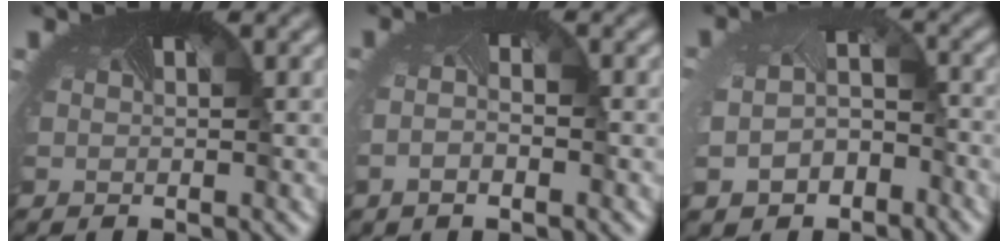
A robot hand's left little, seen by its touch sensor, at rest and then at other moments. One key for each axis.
{"total": 1.8, "fx": -0.7, "fy": 0.6, "fz": 1.6, "tx": -0.038, "ty": -0.011, "tz": -0.010}
{"total": 4.9, "fx": -2.3, "fy": 3.4, "fz": 2.7, "tx": -0.077, "ty": -0.029, "tz": -0.032}